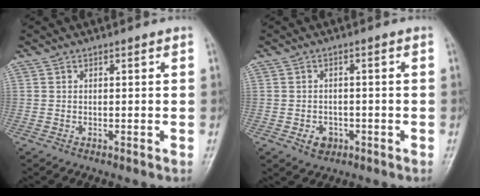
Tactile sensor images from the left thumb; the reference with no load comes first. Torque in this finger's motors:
{"motor_torque": [-0.06, 0.87, 0.15, 0.16, 0.00]}